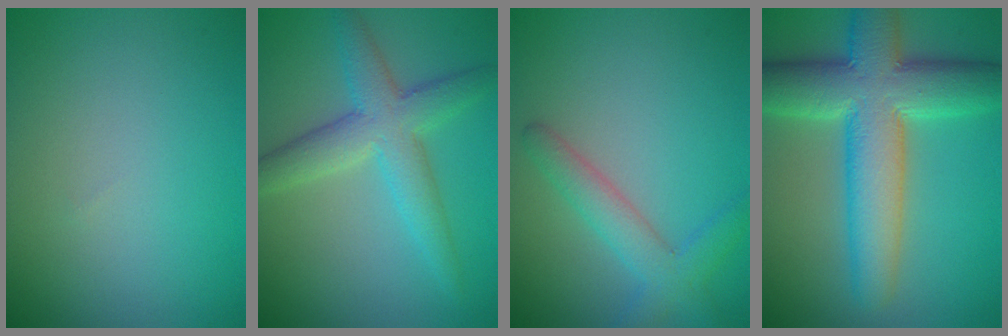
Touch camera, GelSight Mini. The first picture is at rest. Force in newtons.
{"total": 4.9, "press": 4.9, "slide": 0.1}
{"total": 2.2, "press": 2.2, "slide": 0.2}
{"total": 10.3, "press": 10.3, "slide": 0.5}